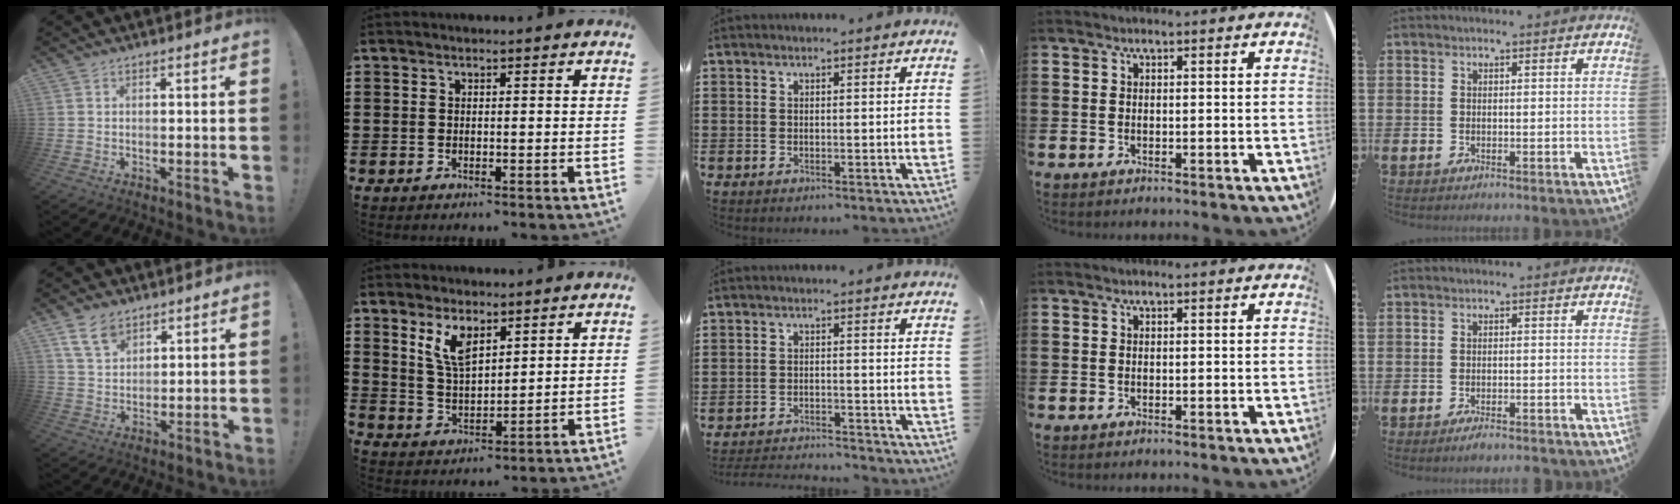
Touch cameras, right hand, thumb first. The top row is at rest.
{"thumb": {"total": 8.0, "force": [5.4, 4.5, 3.8], "torque": [-0.068, -0.021, 0.106]}, "index": {"total": 6.2, "force": [3.8, 2.5, 4.2], "torque": [-0.094, -0.002, 0.068]}, "middle": {"total": 3.1, "force": [-3.1, 0.1, 0.2], "torque": [-0.008, 0.002, -0.066]}, "little": {"total": 1.7, "force": [-1.5, 0.1, 0.8], "torque": [-0.014, 0.001, -0.028]}}